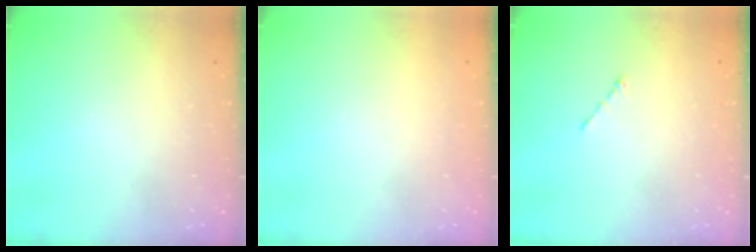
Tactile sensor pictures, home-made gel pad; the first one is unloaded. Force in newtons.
{"total": 1.3, "press": 1.3, "slide": 0.2}
{"total": 0.0}